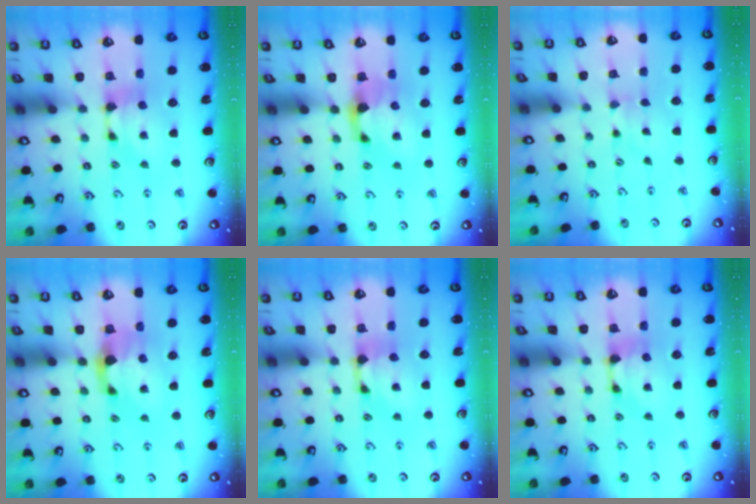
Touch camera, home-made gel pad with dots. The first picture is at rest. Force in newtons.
{"total": 1.6, "press": 1.2, "slide": 1.1}
{"total": 0.6, "press": 0.4, "slide": 0.4}
{"total": 2.2, "press": 1.7, "slide": 1.4}
{"total": 0.9, "press": 0.5, "slide": 0.8}
{"total": 1.2, "press": 0.9, "slide": 0.9}